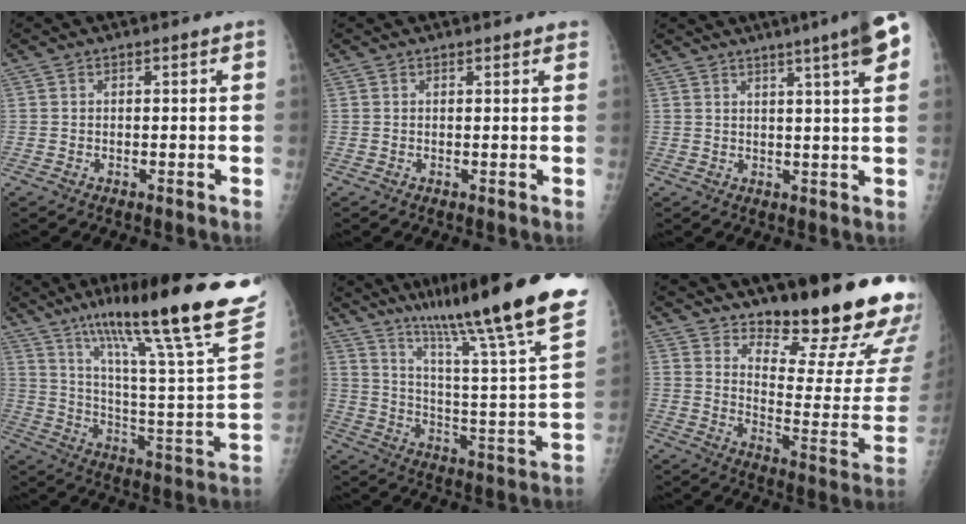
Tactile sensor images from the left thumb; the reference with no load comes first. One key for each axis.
{"total": 1.9, "fx": 1.6, "fy": 0.3, "fz": 1.0, "tx": -0.007, "ty": 0.001, "tz": 0.017}
{"total": 10.3, "fx": 6.0, "fy": 0.2, "fz": 8.4, "tx": -0.112, "ty": -0.007, "tz": 0.068}
{"total": 31.8, "fx": 20.5, "fy": 4.5, "fz": 24.0, "tx": -0.334, "ty": -0.057, "tz": 0.312}
{"total": 29.0, "fx": 20.9, "fy": 2.0, "fz": 20.0, "tx": -0.296, "ty": -0.092, "tz": 0.313}
{"total": 22.4, "fx": 16.1, "fy": 5.6, "fz": 14.5, "tx": -0.164, "ty": -0.128, "tz": 0.227}